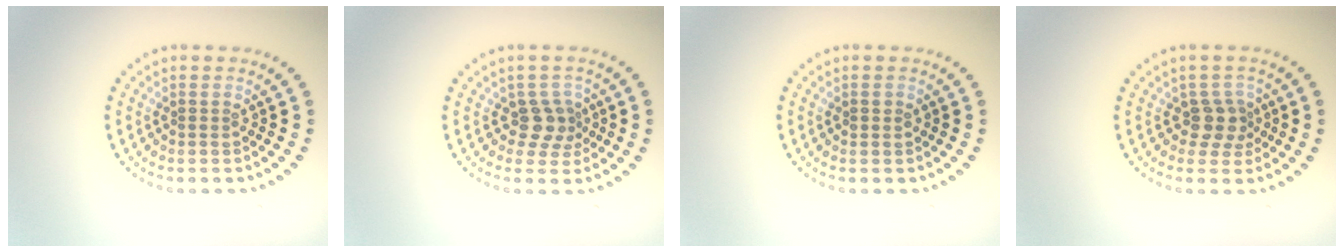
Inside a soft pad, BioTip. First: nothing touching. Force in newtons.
{"total": 2.5, "press": 1.9, "slide": 1.5}
{"total": 0.9, "press": 0.9, "slide": 0.1}
{"total": 2.4, "press": 1.9, "slide": 1.5}